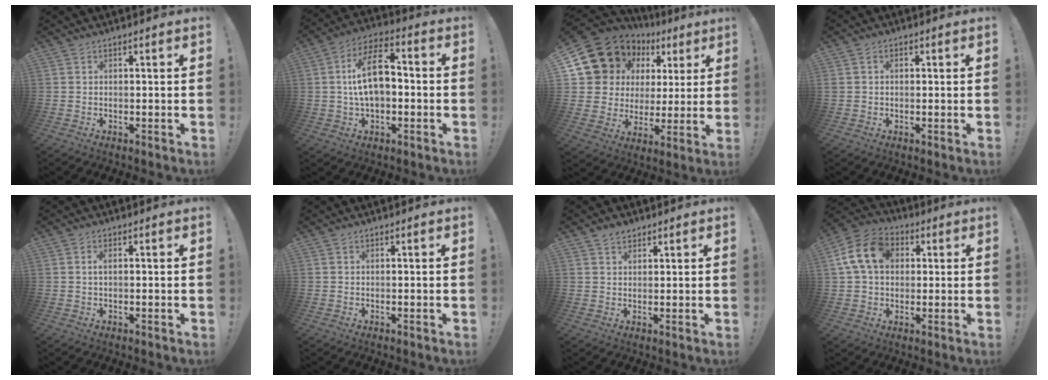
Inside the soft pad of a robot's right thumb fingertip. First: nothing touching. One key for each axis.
{"total": 13.8, "fx": -0.1, "fy": 7.9, "fz": 11.3, "tx": -0.183, "ty": 0.013, "tz": -0.004}
{"total": 14.3, "fx": 9.5, "fy": 9.3, "fz": 5.3, "tx": -0.095, "ty": -0.063, "tz": 0.194}
{"total": 1.3, "fx": -0.2, "fy": 1.1, "fz": 0.7, "tx": -0.014, "ty": 0.005, "tz": -0.003}
{"total": 1.3, "fx": 0.2, "fy": 0.5, "fz": 1.2, "tx": -0.027, "ty": 0.004, "tz": 0.003}
{"total": 0.0}
{"total": 2.6, "fx": 2.1, "fy": 1.4, "fz": 0.7, "tx": -0.008, "ty": -0.012, "tz": 0.037}
{"total": 14.5, "fx": 3.7, "fy": 11.0, "fz": 8.8, "tx": -0.152, "ty": 0.008, "tz": 0.075}